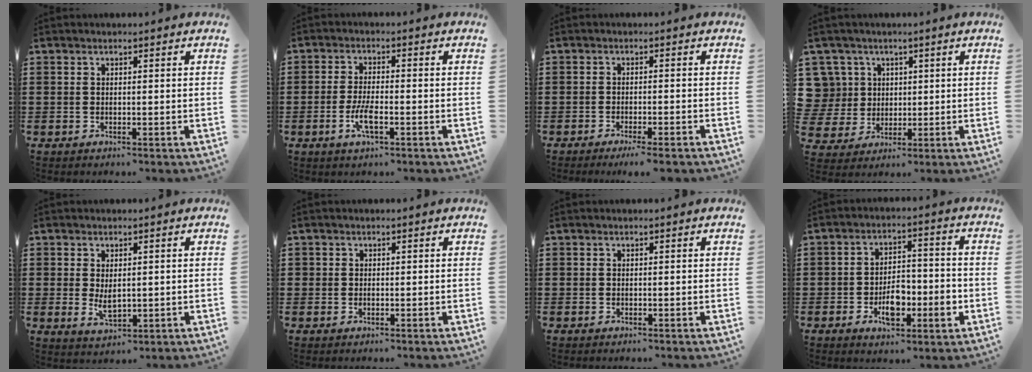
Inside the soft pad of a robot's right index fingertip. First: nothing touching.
{"total": 4.2, "force": [-1.6, 0.9, 3.8], "torque": [-0.085, -0.007, -0.033]}
{"total": 2.0, "force": [-1.7, -0.2, 1.1], "torque": [-0.018, 0.000, -0.031]}
{"total": 7.0, "force": [1.9, 6.6, 1.1], "torque": [-0.073, 0.009, 0.039]}
{"total": 3.1, "force": [0.2, 1.7, 2.6], "torque": [-0.052, 0.003, 0.006]}
{"total": 0.8, "force": [0.0, 0.8, 0.1], "torque": [-0.004, 0.003, -0.001]}
{"total": 0.0}
{"total": 6.9, "force": [-2.4, 3.1, 5.7], "torque": [-0.093, -0.003, -0.045]}